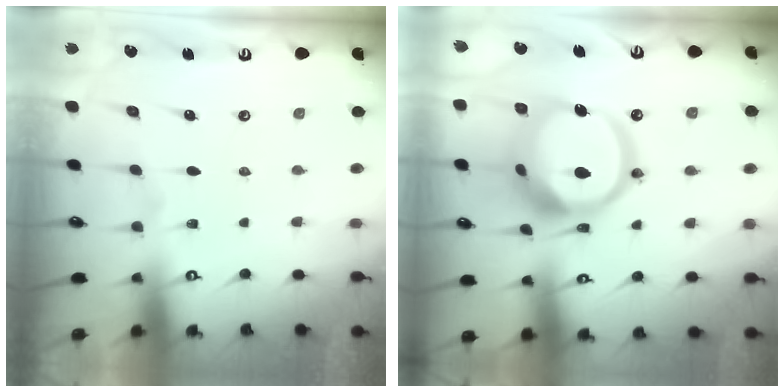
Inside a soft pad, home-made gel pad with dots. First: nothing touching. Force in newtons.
{"total": 20.9, "press": 20.7, "slide": 2.4}